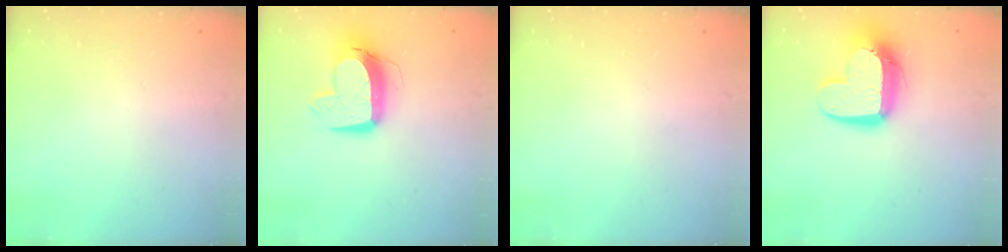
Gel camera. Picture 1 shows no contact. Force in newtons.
{"total": 12.5, "press": 12.4, "slide": 1.5}
{"total": 0.0}
{"total": 13.7, "press": 13.7, "slide": 1.2}